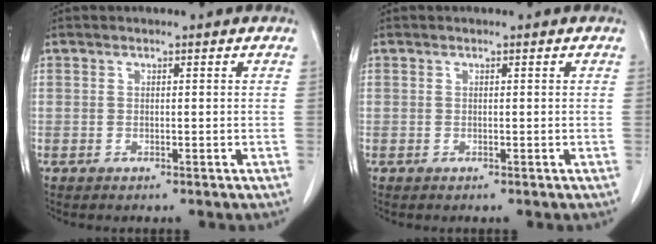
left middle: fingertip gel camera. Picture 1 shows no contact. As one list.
[{"total": 0.0}]